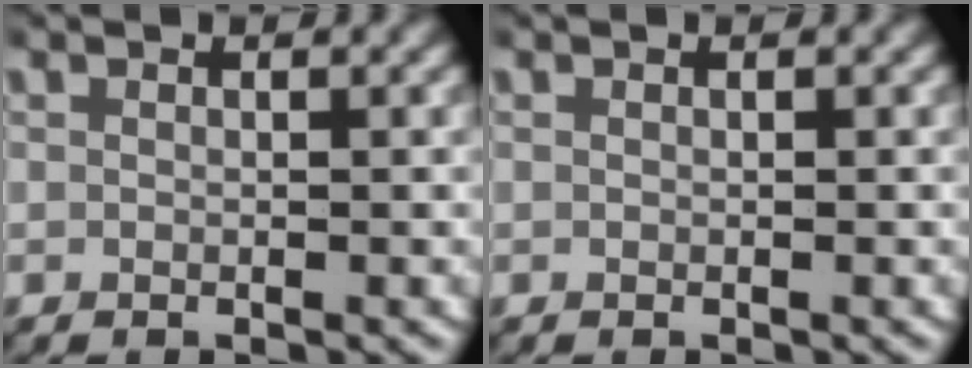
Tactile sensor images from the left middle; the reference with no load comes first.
{"total": 0.0}